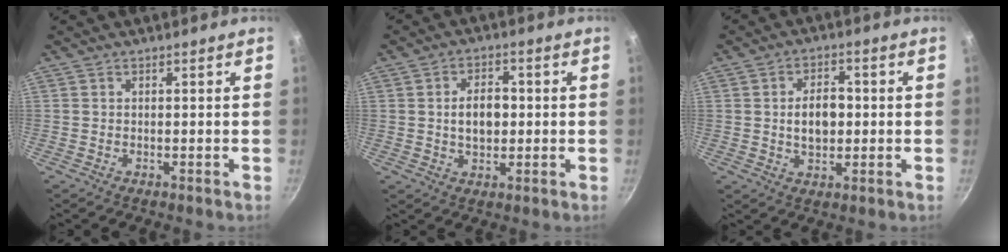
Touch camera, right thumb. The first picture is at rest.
{"total": 6.6, "force": [0.2, 4.2, 5.0], "torque": [-0.064, 0.005, 0.003]}
{"total": 7.0, "force": [0.2, 4.5, 5.4], "torque": [-0.068, 0.006, 0.002]}